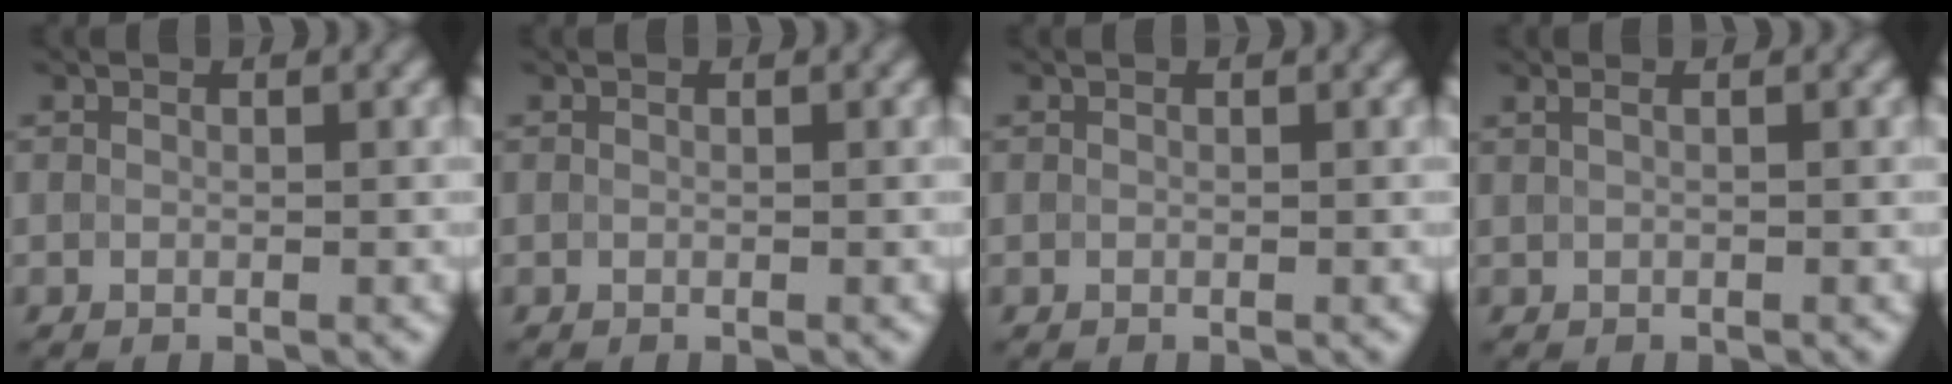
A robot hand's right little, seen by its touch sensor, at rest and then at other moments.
{"total": 0.0}
{"total": 0.0}
{"total": 1.8, "force": [0.8, 1.0, 1.3], "torque": [-0.013, 0.005, -0.006]}